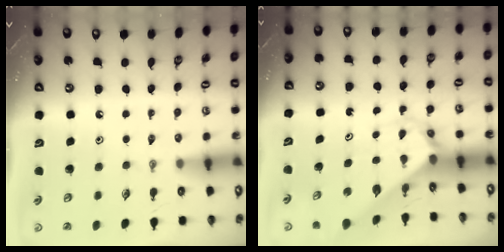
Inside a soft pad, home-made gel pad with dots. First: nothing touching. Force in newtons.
{"total": 2.7, "press": 2.7, "slide": 0.3}